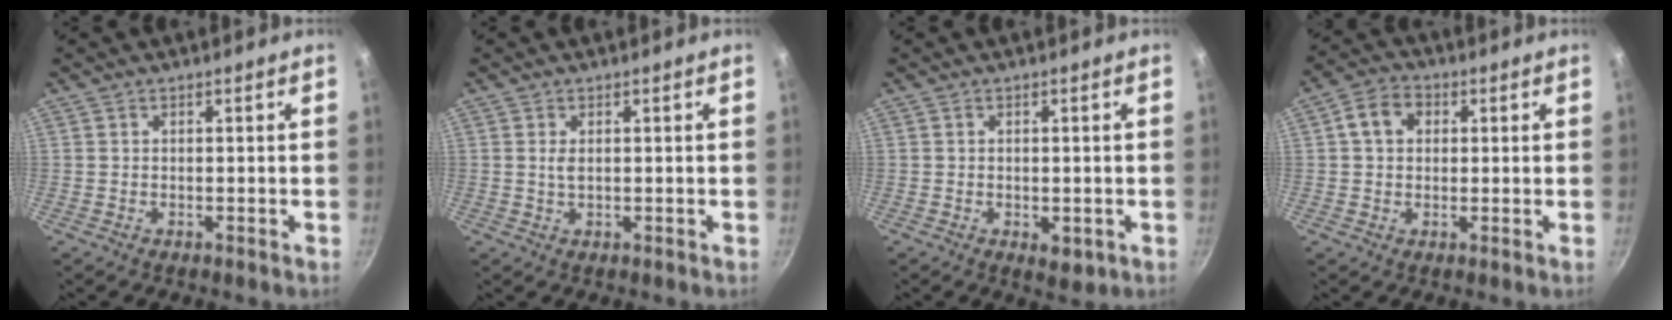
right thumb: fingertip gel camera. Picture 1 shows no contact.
{"total": 1.5, "force": [0.3, 0.7, 1.3], "torque": [-0.026, -0.002, 0.006]}
{"total": 3.6, "force": [-1.0, 2.0, 2.8], "torque": [-0.036, -0.006, -0.010]}
{"total": 6.0, "force": [1.3, 4.7, 3.5], "torque": [-0.042, 0.012, 0.010]}